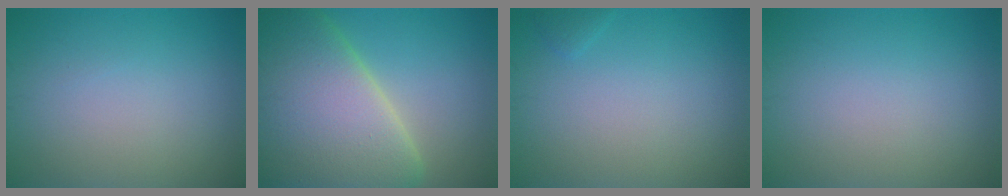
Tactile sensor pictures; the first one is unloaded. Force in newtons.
{"total": 14.2, "press": 14.2, "slide": 0.8}
{"total": 0.6, "press": 0.6, "slide": 0.1}
{"total": 0.0}